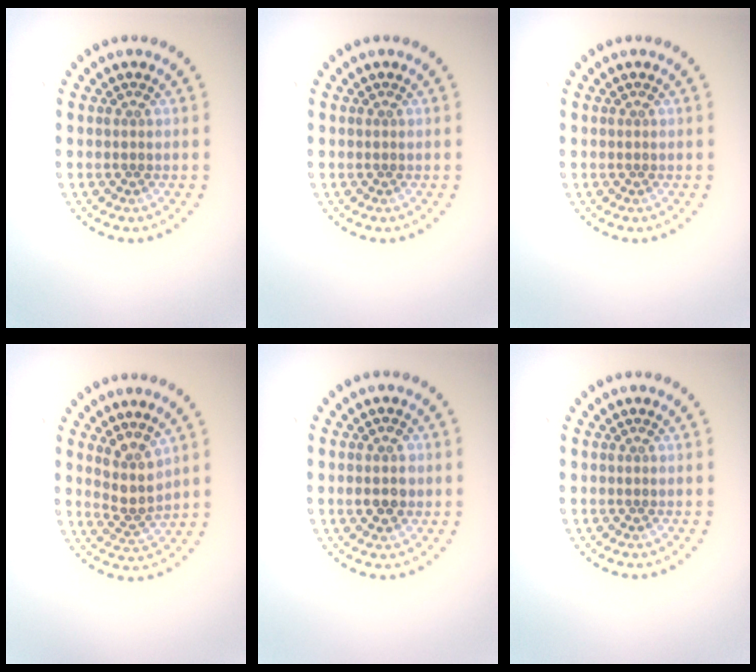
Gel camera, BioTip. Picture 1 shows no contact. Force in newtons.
{"total": 0.0}
{"total": 0.0}
{"total": 2.7, "press": 2.0, "slide": 1.8}
{"total": 2.7, "press": 2.7, "slide": 0.2}
{"total": 0.0}